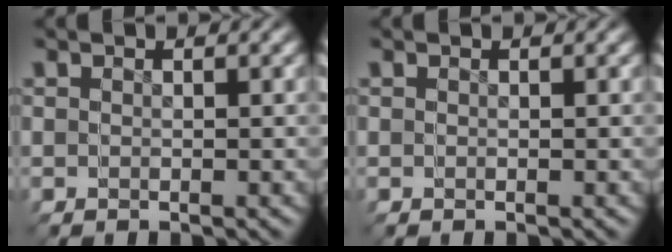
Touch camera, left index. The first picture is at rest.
{"total": 0.0}